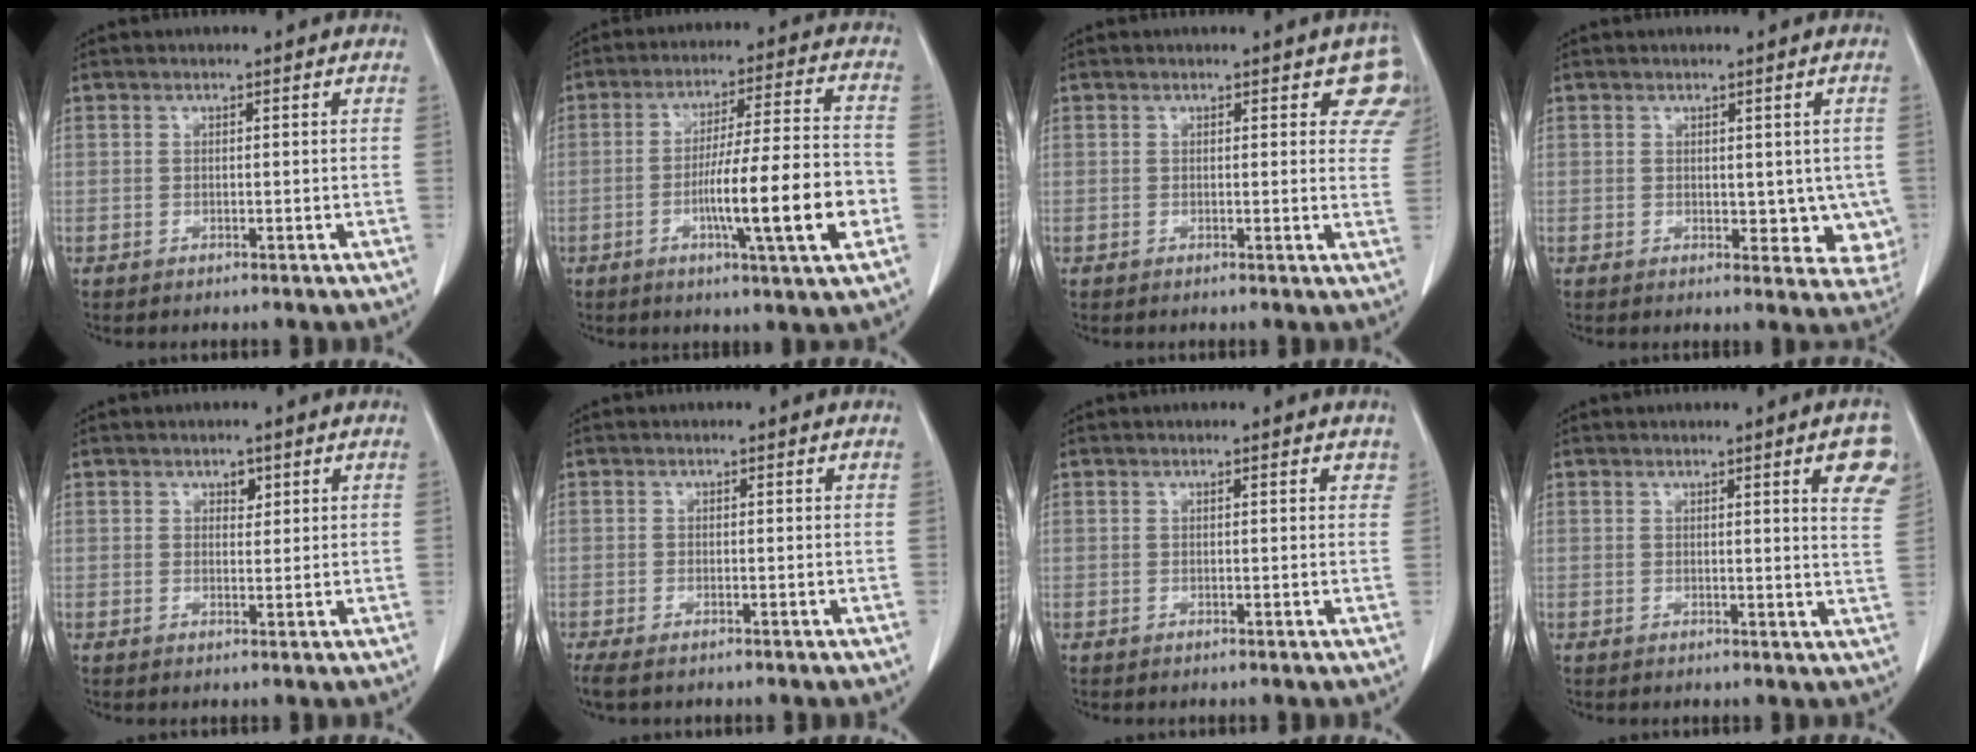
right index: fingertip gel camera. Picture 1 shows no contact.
{"total": 14.4, "force": [-4.0, 0.2, 13.8], "torque": [-0.222, 0.001, -0.062]}
{"total": 5.8, "force": [3.9, 2.4, 3.5], "torque": [-0.019, -0.010, 0.022]}
{"total": 5.9, "force": [0.5, 3.7, 4.5], "torque": [-0.020, -0.008, 0.013]}
{"total": 1.5, "force": [0.8, 0.9, 0.8], "torque": [-0.007, -0.003, 0.012]}
{"total": 3.8, "force": [-2.8, 1.1, 2.3], "torque": [-0.041, -0.011, -0.044]}
{"total": 1.3, "force": [0.9, 0.5, 0.9], "torque": [-0.004, 0.004, 0.006]}
{"total": 5.9, "force": [2.8, 0.3, 5.1], "torque": [-0.054, -0.011, 0.022]}